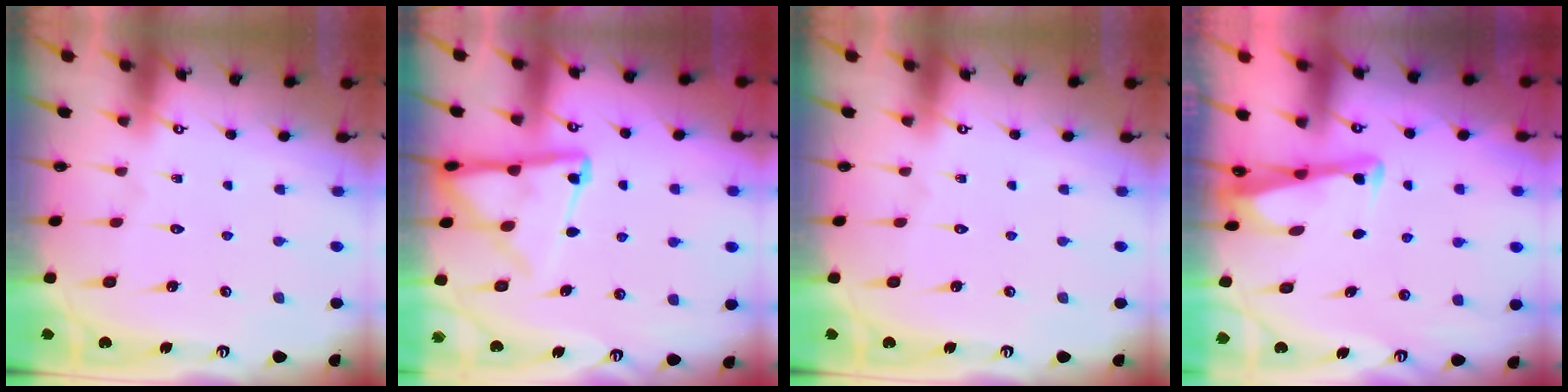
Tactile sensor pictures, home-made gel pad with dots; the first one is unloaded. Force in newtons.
{"total": 10.5, "press": 10.5, "slide": 1.2}
{"total": 0.0}
{"total": 3.3, "press": 3.3, "slide": 0.4}